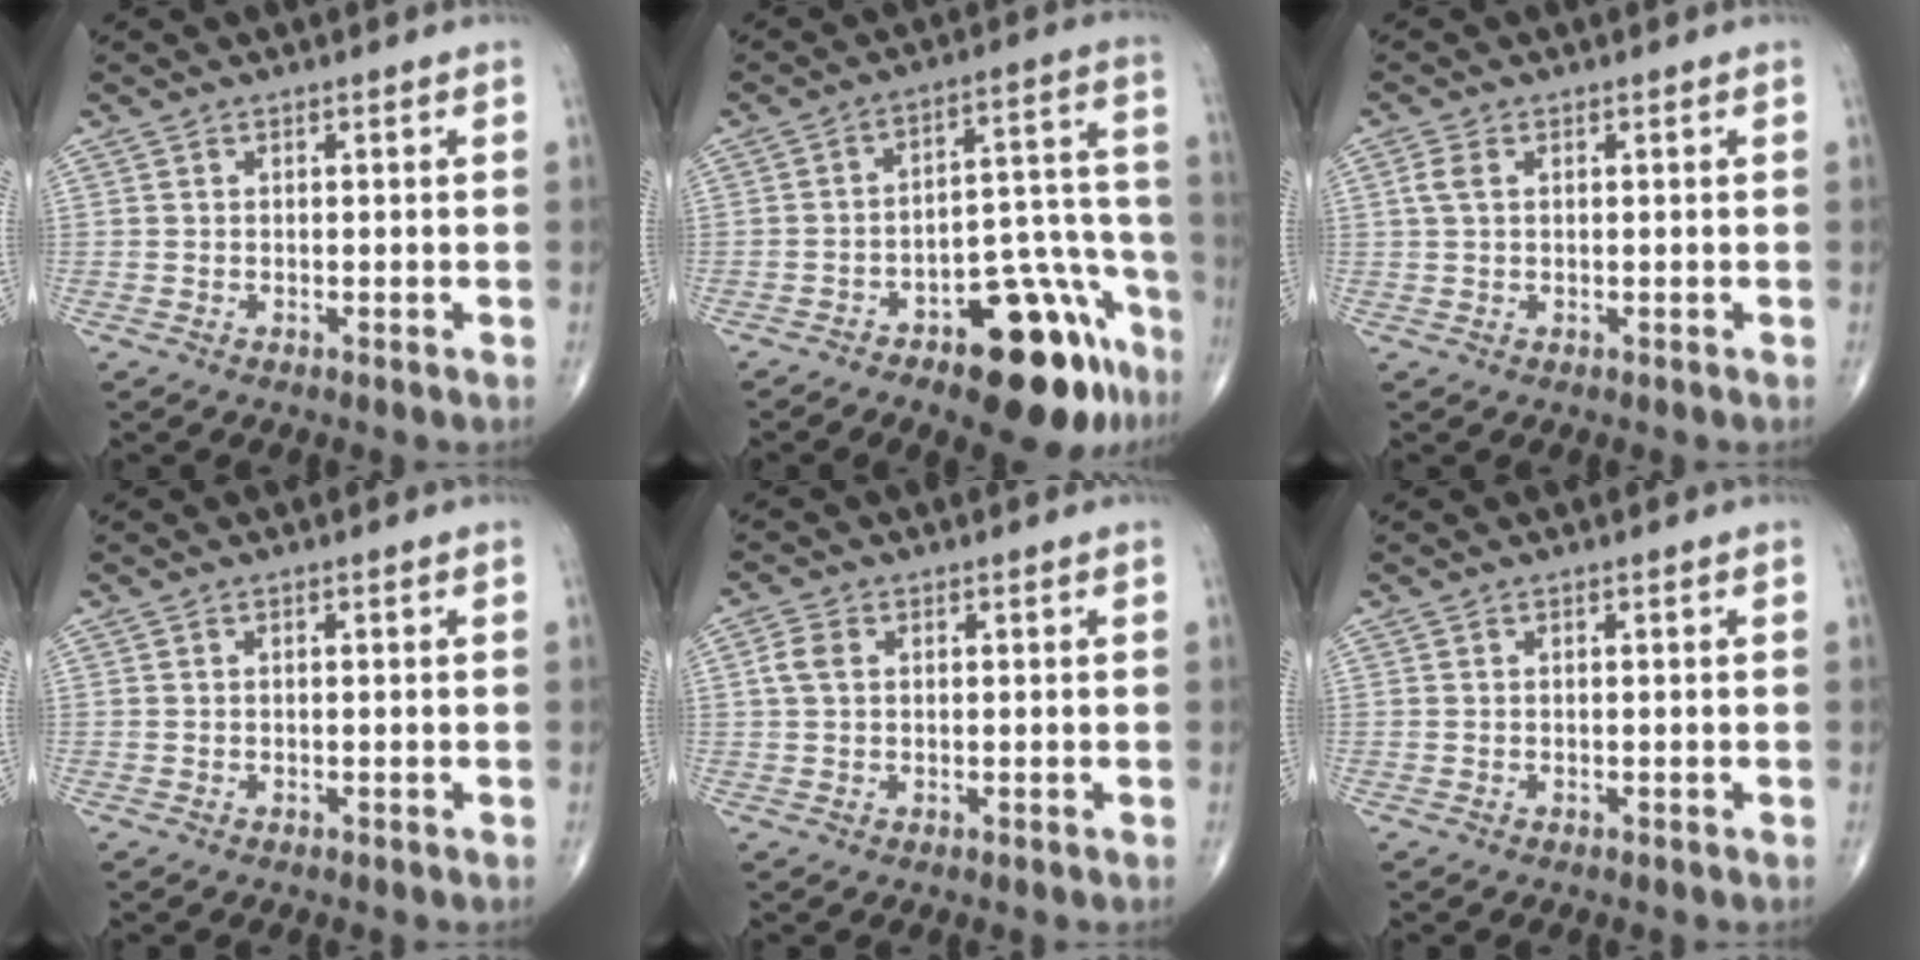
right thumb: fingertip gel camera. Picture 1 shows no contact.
{"total": 18.4, "force": [-11.1, 7.3, 12.7], "torque": [-0.105, 0.100, -0.156]}
{"total": 2.3, "force": [0.6, 1.4, 1.8], "torque": [-0.048, 0.009, 0.011]}
{"total": 0.0}
{"total": 3.1, "force": [0.6, 2.2, 2.1], "torque": [-0.048, 0.008, 0.010]}
{"total": 0.0}